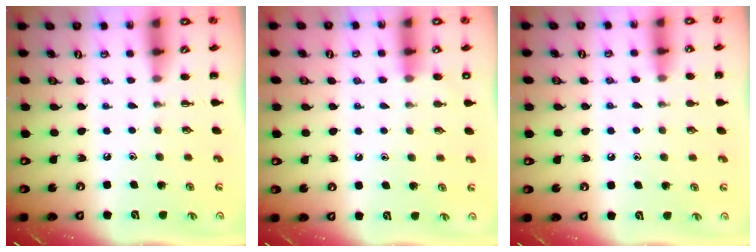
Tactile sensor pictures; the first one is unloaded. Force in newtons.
{"total": 6.0, "press": 5.7, "slide": 1.9}
{"total": 7.1, "press": 6.6, "slide": 2.6}